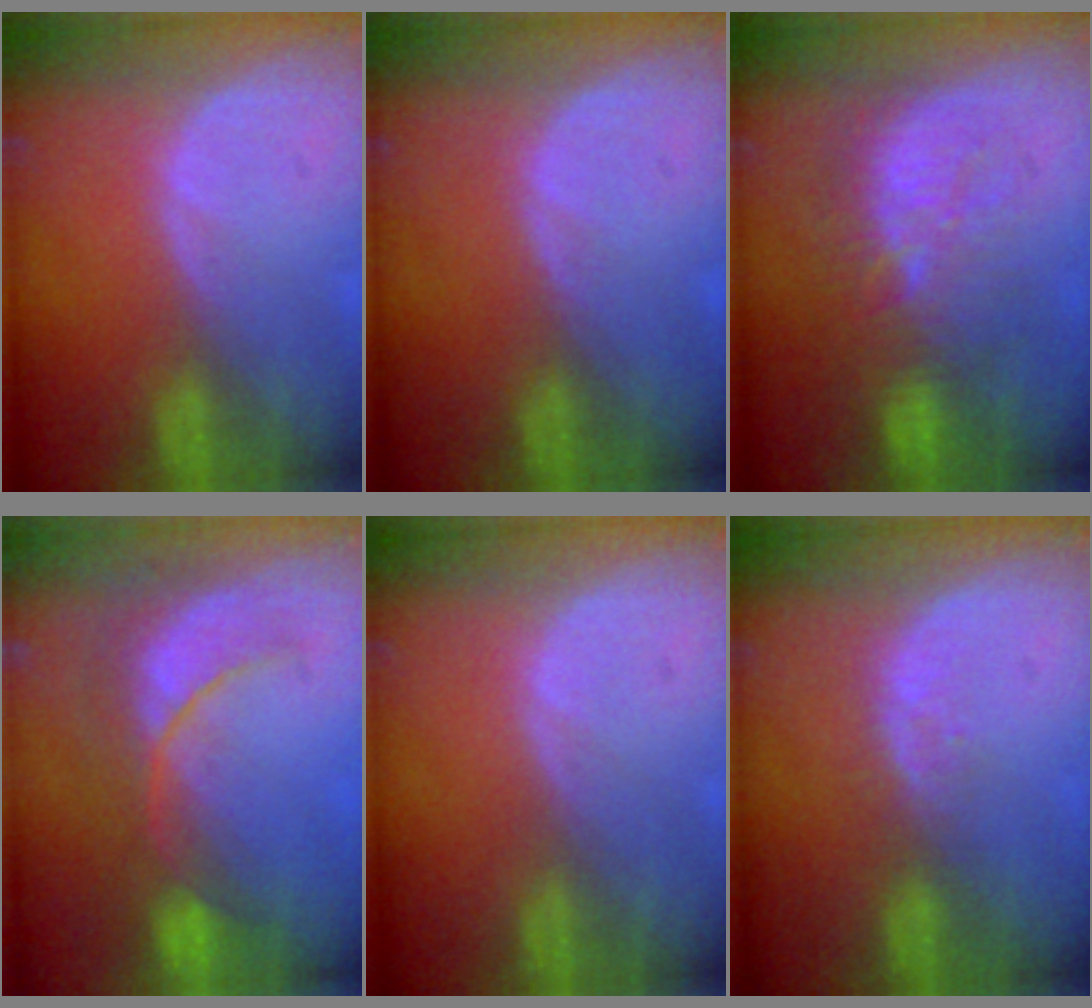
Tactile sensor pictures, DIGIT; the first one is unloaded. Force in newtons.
{"total": 0.0}
{"total": 9.2, "press": 9.0, "slide": 2.0}
{"total": 8.4, "press": 8.2, "slide": 1.9}
{"total": 0.0}
{"total": 2.9, "press": 2.3, "slide": 1.8}